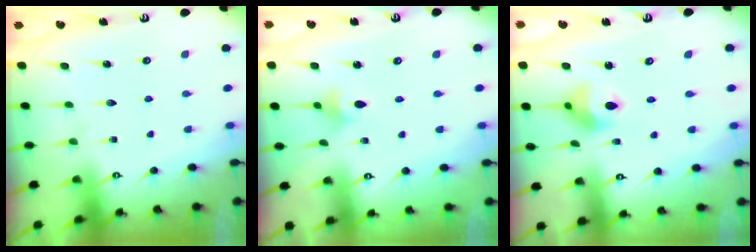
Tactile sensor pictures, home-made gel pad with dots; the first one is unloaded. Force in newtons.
{"total": 3.7, "press": 3.6, "slide": 0.9}
{"total": 8.5, "press": 8.4, "slide": 1.0}